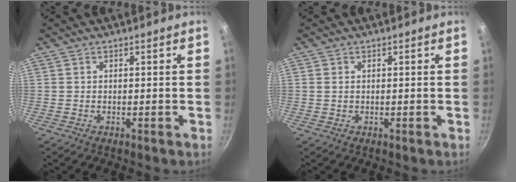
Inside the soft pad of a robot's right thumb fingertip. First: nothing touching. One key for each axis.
{"total": 0.6, "fx": 0.1, "fy": 0.5, "fz": 0.4, "tx": -0.007, "ty": 0.002, "tz": 0.002}